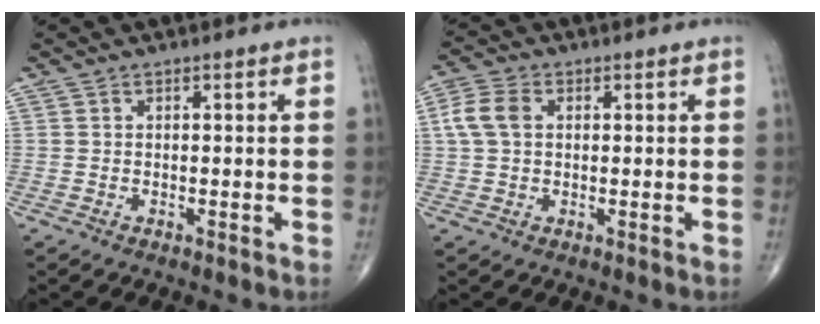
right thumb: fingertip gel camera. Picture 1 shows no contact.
{"total": 5.8, "force": [1.1, 4.0, 4.0], "torque": [-0.092, 0.013, 0.017]}